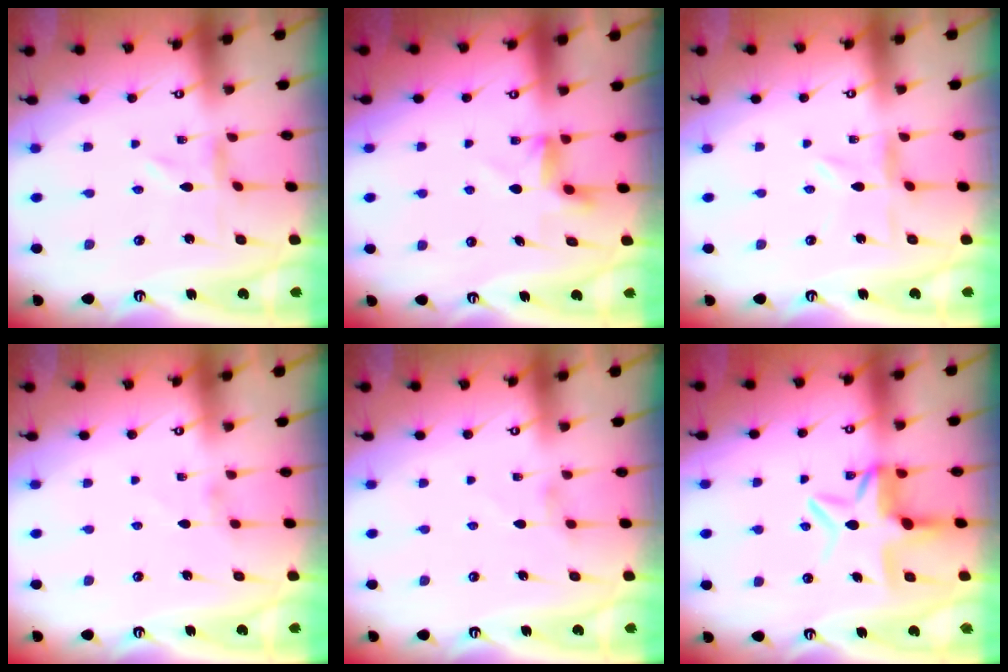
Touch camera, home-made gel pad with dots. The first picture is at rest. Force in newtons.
{"total": 5.0, "press": 5.0, "slide": 0.4}
{"total": 2.0, "press": 2.0, "slide": 0.3}
{"total": 0.0}
{"total": 0.9, "press": 0.9, "slide": 0.3}
{"total": 8.1, "press": 8.1, "slide": 1.2}